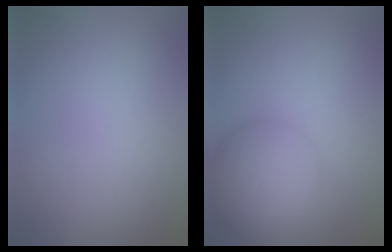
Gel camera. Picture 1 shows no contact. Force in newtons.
{"total": 6.2, "press": 6.2, "slide": 0.1}